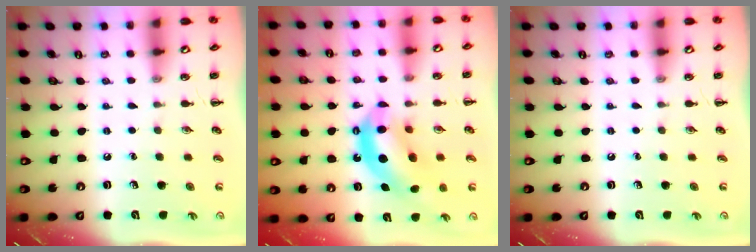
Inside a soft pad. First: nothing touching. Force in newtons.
{"total": 12.2, "press": 11.7, "slide": 3.3}
{"total": 0.0}